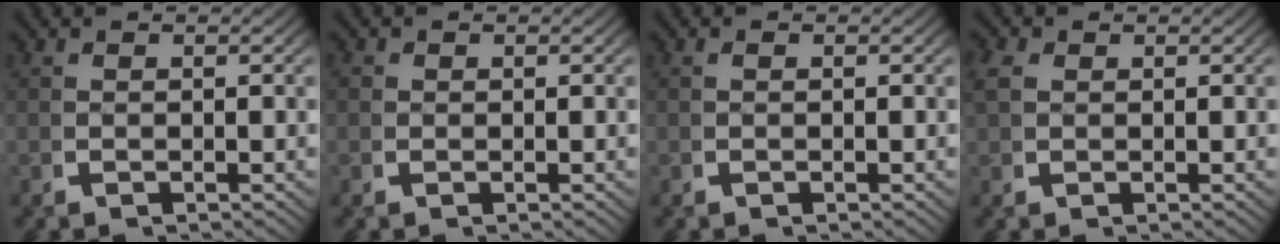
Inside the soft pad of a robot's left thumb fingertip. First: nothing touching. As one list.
[{"total": 0.9, "force": [0.1, 0.8, 0.1], "torque": [-0.008, -0.008, 0.003]}, {"total": 0.0}, {"total": 1.5, "force": [0.8, 1.1, 0.7], "torque": [-0.019, -0.003, 0.019]}]